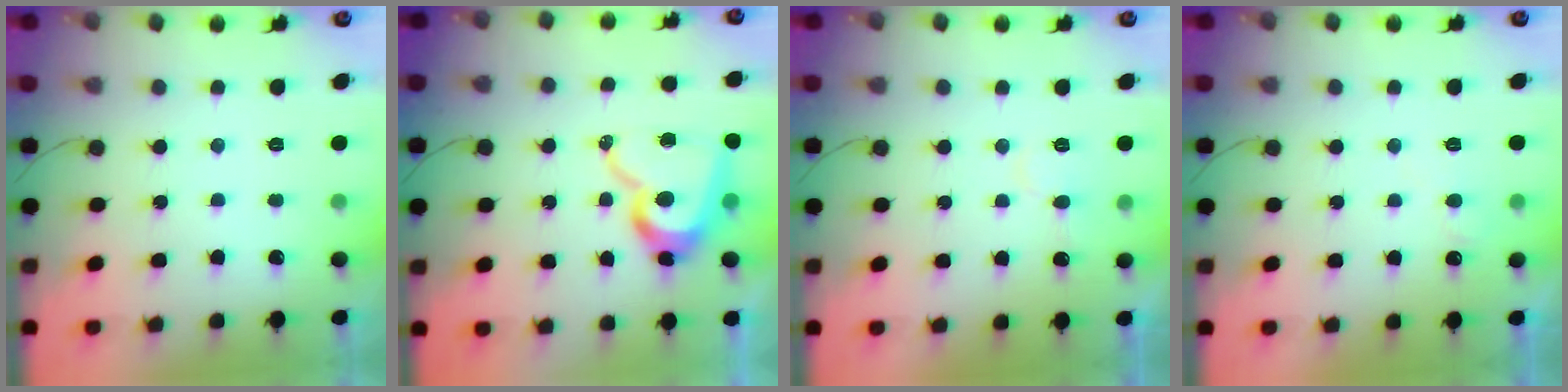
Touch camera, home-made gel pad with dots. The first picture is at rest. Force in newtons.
{"total": 15.5, "press": 15.4, "slide": 1.6}
{"total": 6.4, "press": 6.4, "slide": 0.5}
{"total": 6.5, "press": 6.5, "slide": 0.5}